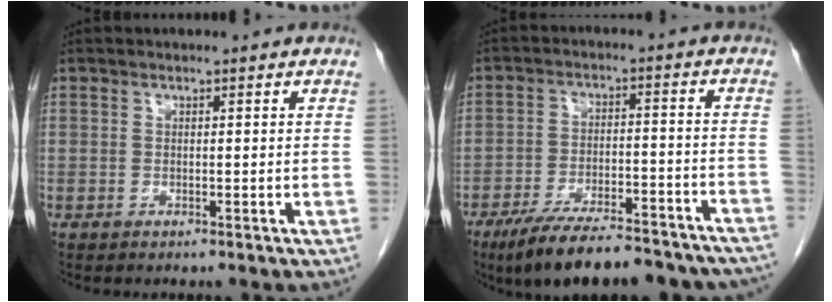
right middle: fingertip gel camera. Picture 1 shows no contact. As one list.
[{"total": 21.8, "force": [-18.5, 4.8, 10.4], "torque": [-0.127, 0.001, -0.261]}]